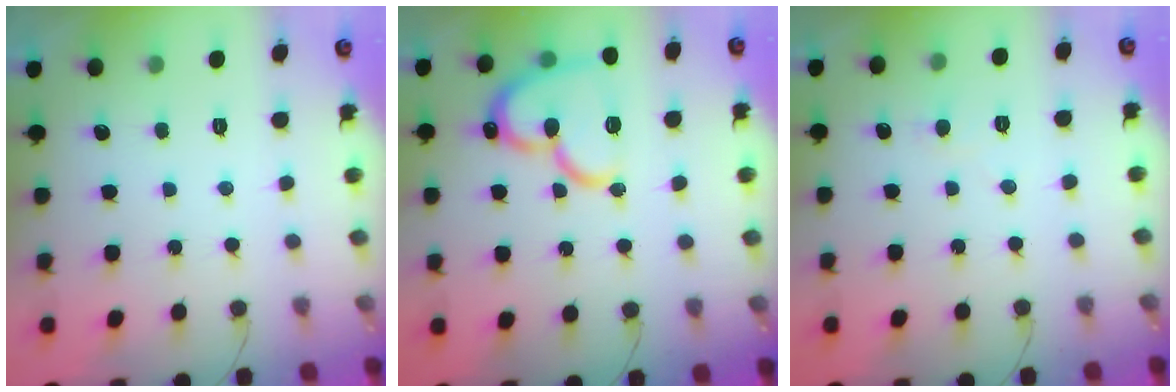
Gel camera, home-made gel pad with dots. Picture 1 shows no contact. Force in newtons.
{"total": 19.0, "press": 18.8, "slide": 2.4}
{"total": 4.5, "press": 4.4, "slide": 0.3}